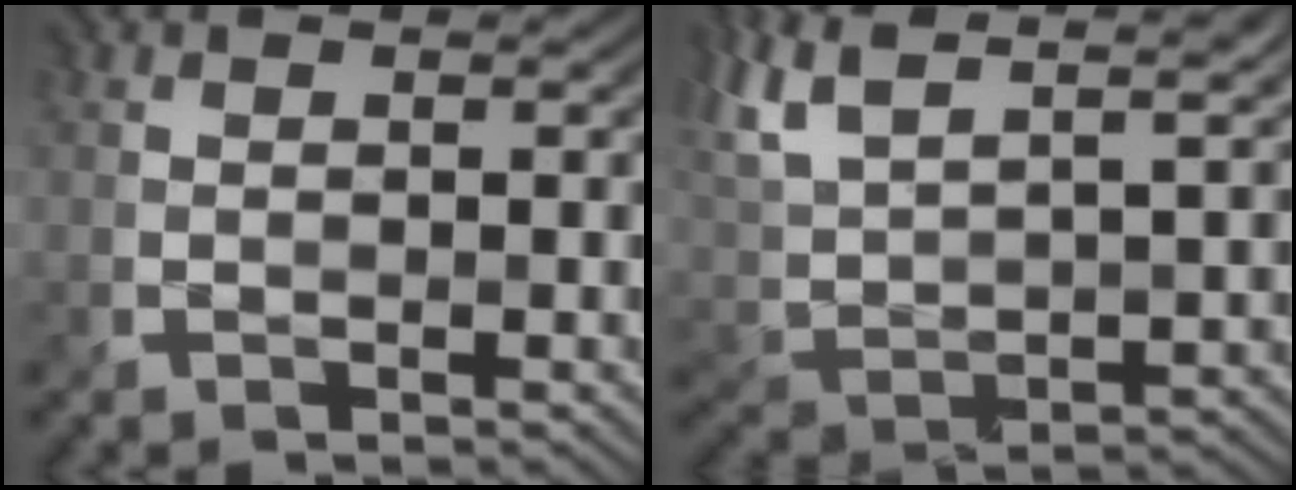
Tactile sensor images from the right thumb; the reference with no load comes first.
{"total": 12.1, "force": [8.9, 3.9, 7.3], "torque": [-0.199, 0.026, 0.165]}